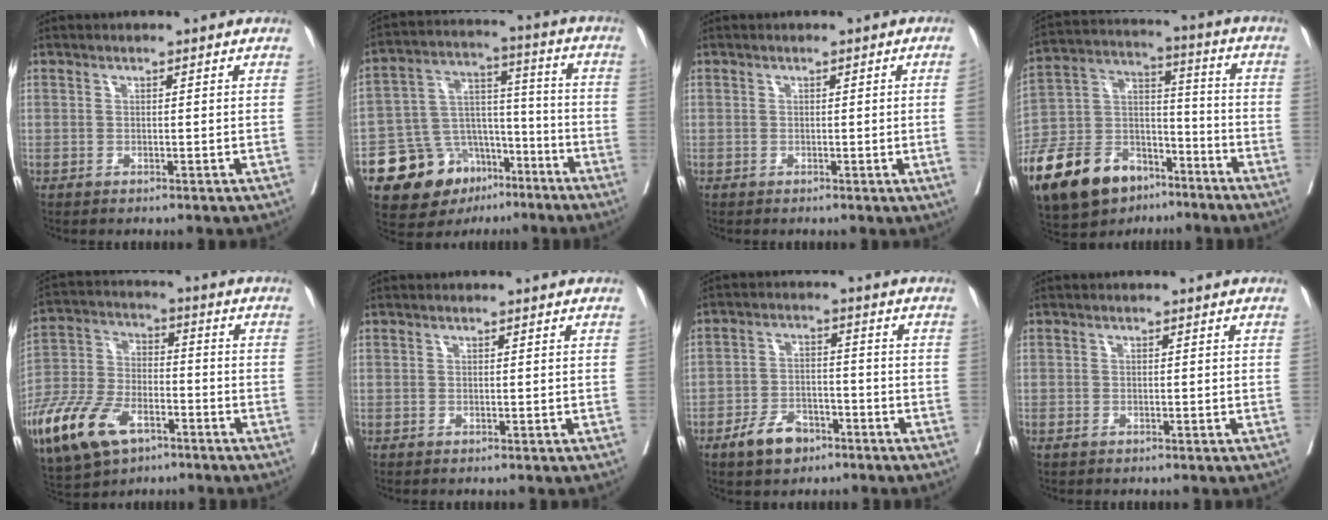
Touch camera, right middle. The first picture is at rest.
{"total": 14.8, "force": [-9.2, 9.6, 6.6], "torque": [-0.101, 0.046, -0.146]}
{"total": 2.9, "force": [-0.2, -1.1, 2.7], "torque": [-0.041, -0.005, 0.002]}
{"total": 23.7, "force": [-15.8, 13.0, 11.9], "torque": [-0.312, 0.001, -0.281]}
{"total": 16.4, "force": [-9.1, 8.4, 10.8], "torque": [-0.240, -0.011, -0.167]}
{"total": 0.0}
{"total": 6.2, "force": [-4.1, 3.4, 3.1], "torque": [-0.059, 0.006, -0.068]}
{"total": 1.0, "force": [-0.6, 0.6, 0.5], "torque": [-0.012, -0.003, -0.010]}